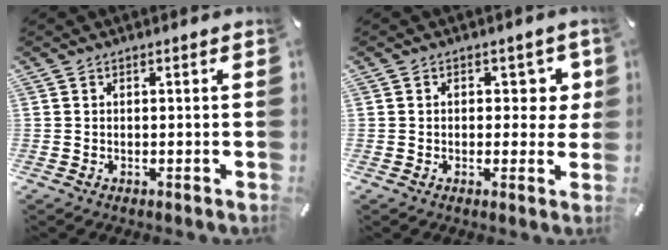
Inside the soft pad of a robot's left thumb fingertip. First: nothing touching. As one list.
[{"total": 5.2, "force": [1.2, 3.7, 3.4], "torque": [-0.032, -0.002, 0.014]}]